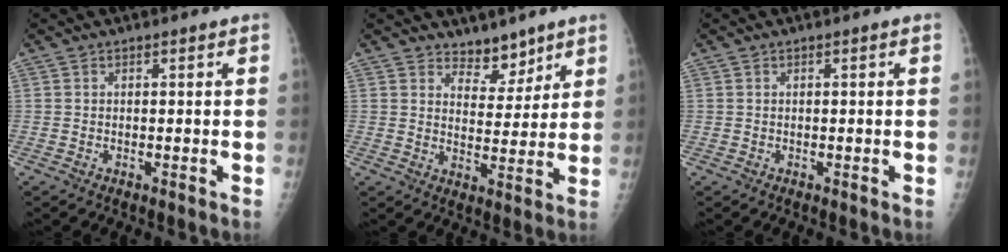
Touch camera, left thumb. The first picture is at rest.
{"total": 5.7, "force": [4.8, 2.9, 1.3], "torque": [0.014, -0.038, 0.079]}
{"total": 0.0}